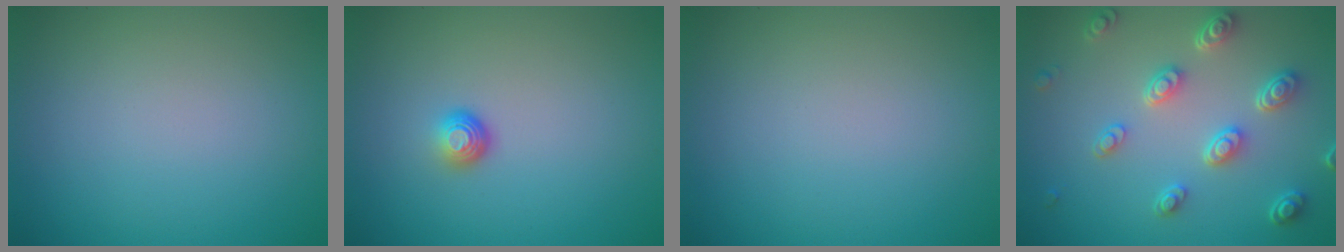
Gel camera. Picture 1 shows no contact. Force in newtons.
{"total": 1.6, "press": 1.0, "slide": 1.3}
{"total": 0.0}
{"total": 4.6, "press": 3.6, "slide": 2.8}